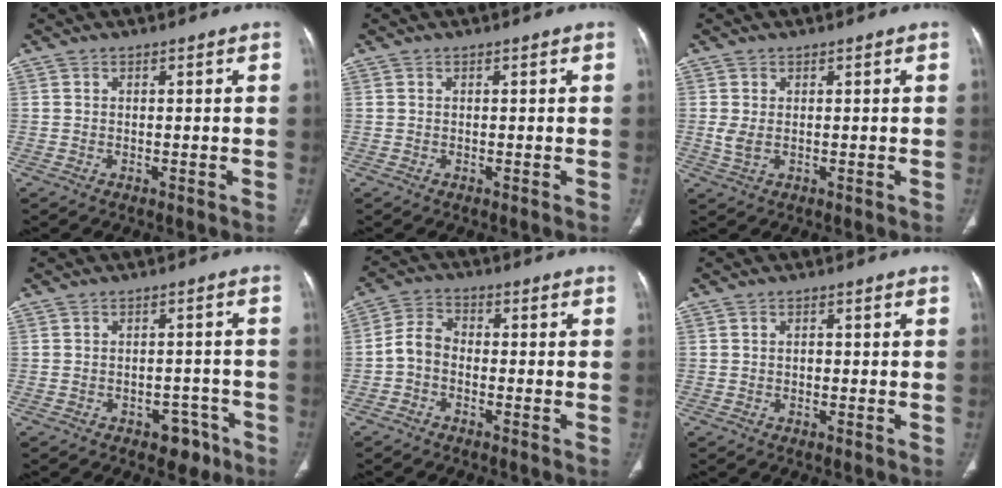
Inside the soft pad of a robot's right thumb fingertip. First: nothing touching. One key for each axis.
{"total": 0.0}
{"total": 2.2, "fx": 0.1, "fy": 1.3, "fz": 1.8, "tx": -0.046, "ty": -0.005, "tz": 0.007}
{"total": 5.0, "fx": -3.1, "fy": 3.3, "fz": 2.1, "tx": -0.001, "ty": 0.029, "tz": -0.036}
{"total": 5.0, "fx": -1.6, "fy": 3.4, "fz": 3.2, "tx": -0.055, "ty": 0.021, "tz": -0.043}
{"total": 1.0, "fx": -0.1, "fy": 0.8, "fz": 0.7, "tx": -0.008, "ty": 0.002, "tz": -0.003}